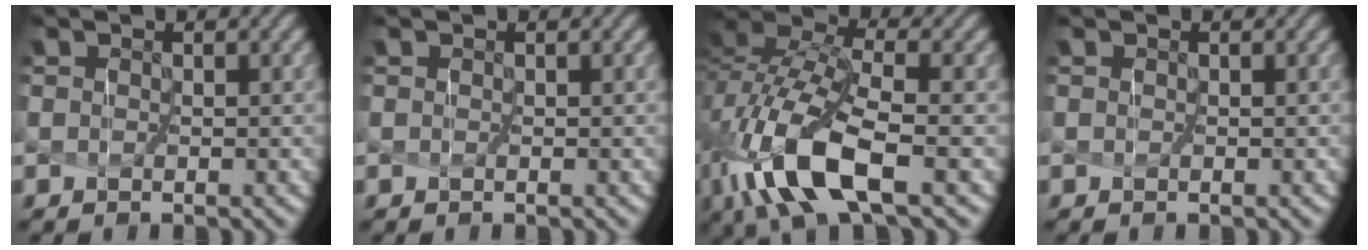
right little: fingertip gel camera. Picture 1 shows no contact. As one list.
[{"total": 0.0}, {"total": 9.0, "force": [-4.4, 2.8, 7.3], "torque": [-0.157, -0.001, -0.079]}, {"total": 0.0}]